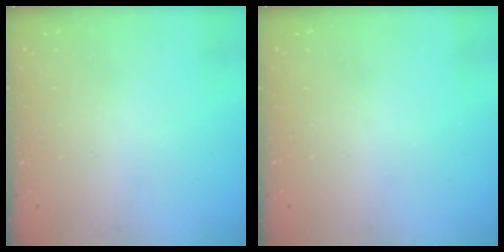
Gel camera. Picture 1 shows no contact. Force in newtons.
{"total": 0.0}